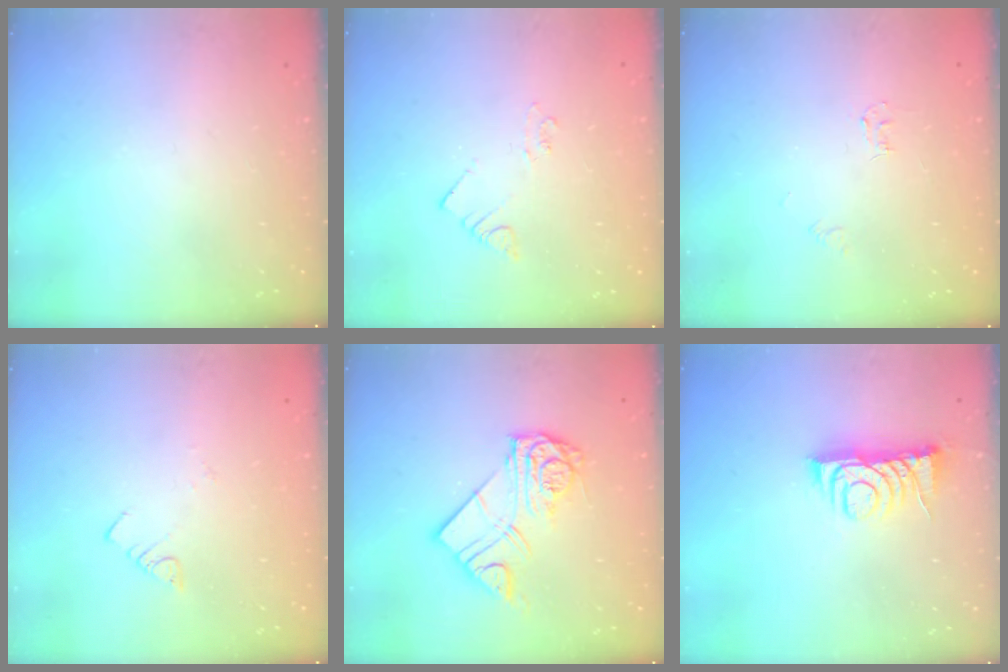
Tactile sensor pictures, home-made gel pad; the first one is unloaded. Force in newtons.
{"total": 1.9, "press": 1.9, "slide": 0.3}
{"total": 2.8, "press": 2.8, "slide": 0.4}
{"total": 1.8, "press": 1.8, "slide": 0.2}
{"total": 11.3, "press": 11.3, "slide": 0.8}
{"total": 7.6, "press": 7.6, "slide": 0.0}